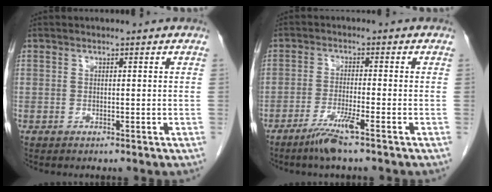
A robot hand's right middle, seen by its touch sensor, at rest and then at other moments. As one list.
[{"total": 4.8, "force": [-3.2, -0.4, 3.5], "torque": [-0.070, -0.010, -0.066]}]